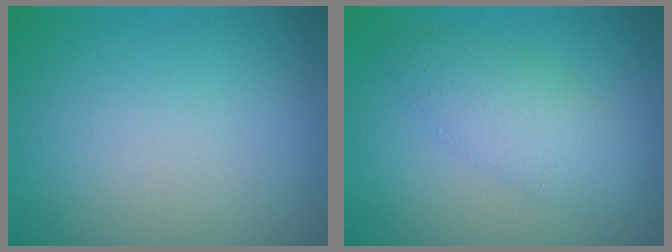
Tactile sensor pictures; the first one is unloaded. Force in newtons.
{"total": 3.6, "press": 3.6, "slide": 0.2}